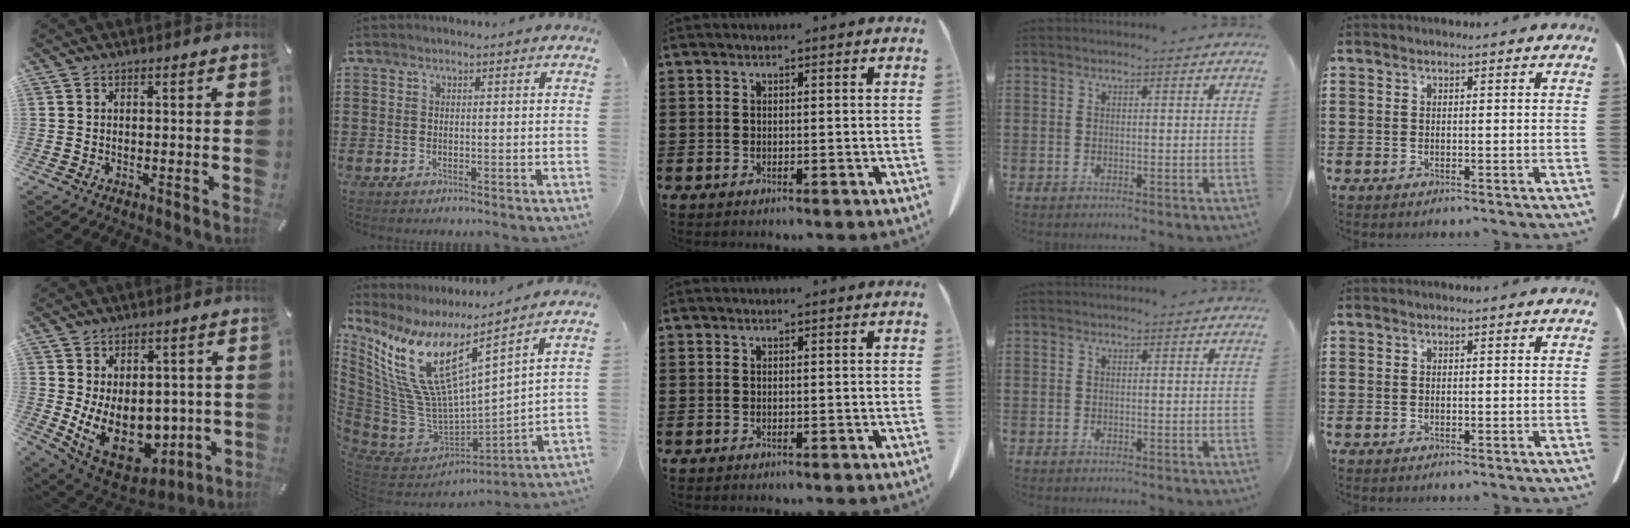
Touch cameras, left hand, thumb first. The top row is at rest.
{"thumb": {"total": 15.5, "force": [-0.4, 11.7, 10.1], "torque": [-0.152, -0.032, 0.011]}, "index": {"total": 13.3, "force": [7.5, 4.5, 10.1], "torque": [-0.241, -0.057, 0.124]}}